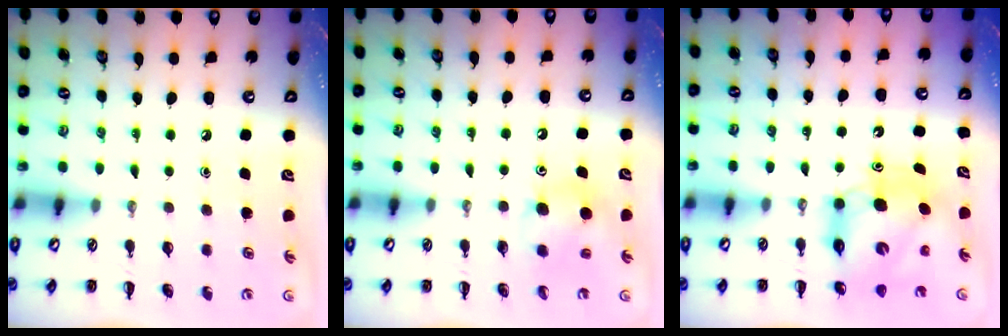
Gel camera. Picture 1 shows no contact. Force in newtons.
{"total": 6.9, "press": 6.8, "slide": 1.0}
{"total": 9.1, "press": 8.8, "slide": 2.2}